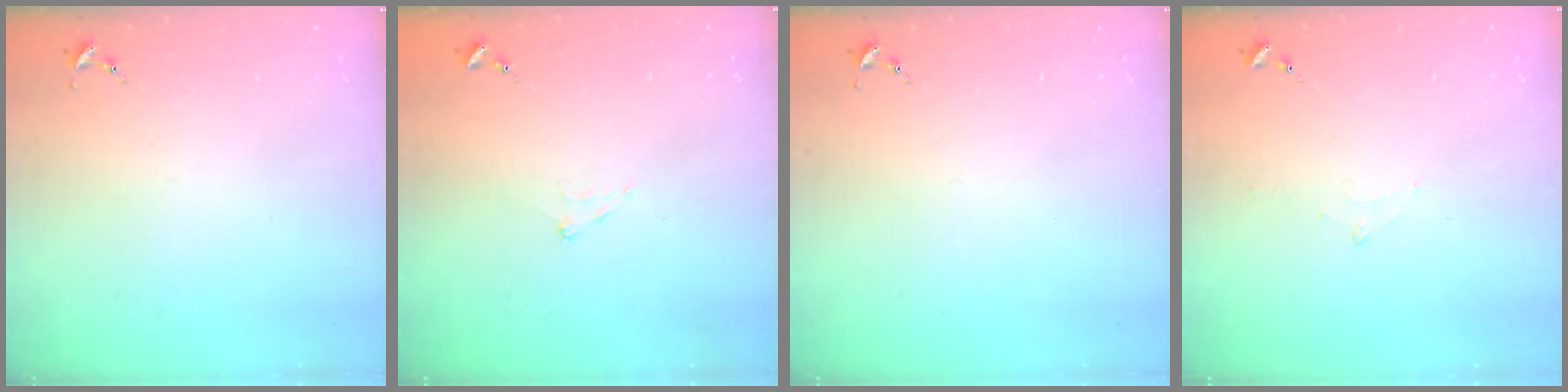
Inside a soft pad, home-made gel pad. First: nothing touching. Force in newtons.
{"total": 6.0, "press": 6.0, "slide": 0.6}
{"total": 0.0}
{"total": 6.7, "press": 6.7, "slide": 0.7}